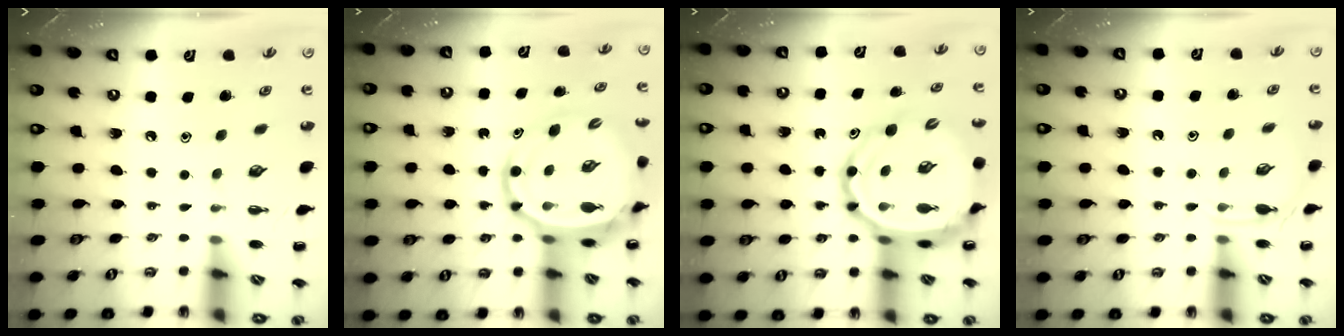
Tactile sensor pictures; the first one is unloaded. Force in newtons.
{"total": 10.0, "press": 9.6, "slide": 3.0}
{"total": 14.6, "press": 13.9, "slide": 4.2}
{"total": 4.6, "press": 4.4, "slide": 1.4}